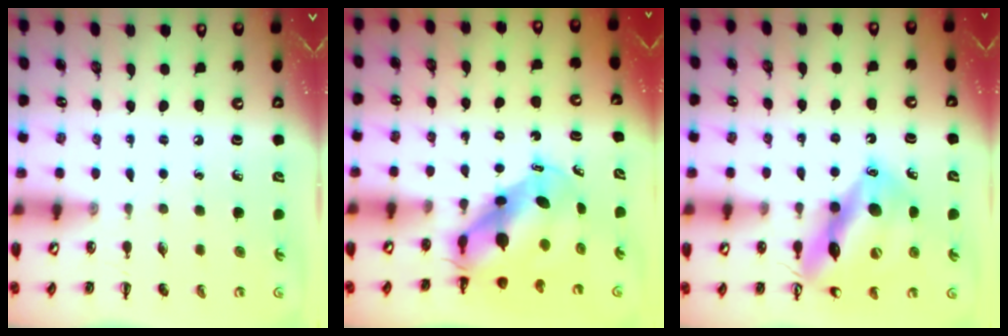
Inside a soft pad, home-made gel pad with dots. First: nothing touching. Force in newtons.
{"total": 7.3, "press": 7.0, "slide": 2.1}
{"total": 16.6, "press": 16.3, "slide": 3.1}